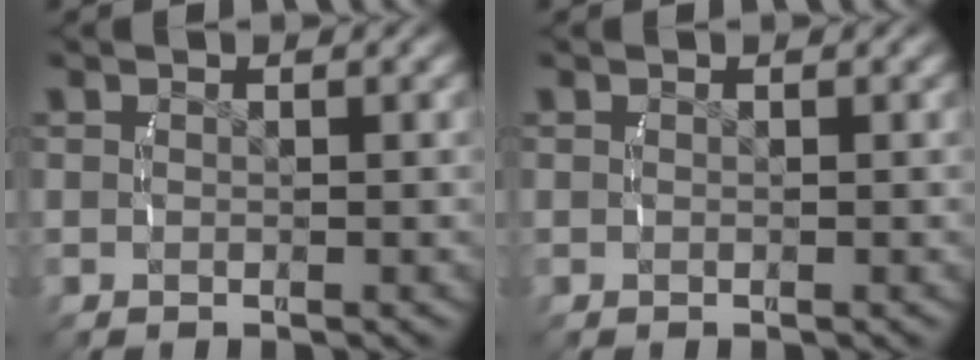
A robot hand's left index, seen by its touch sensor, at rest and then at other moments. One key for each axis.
{"total": 0.0}